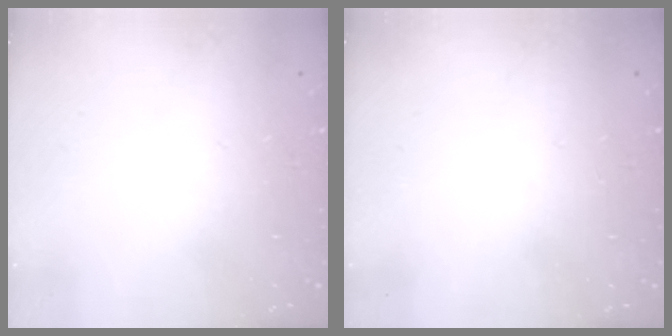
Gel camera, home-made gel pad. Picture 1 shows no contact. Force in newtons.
{"total": 0.0}